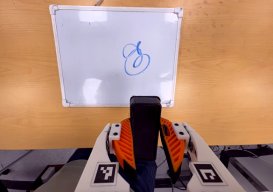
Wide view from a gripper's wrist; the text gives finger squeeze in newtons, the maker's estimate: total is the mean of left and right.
{"total": 8.8, "left": 7.3, "right": 10.3}